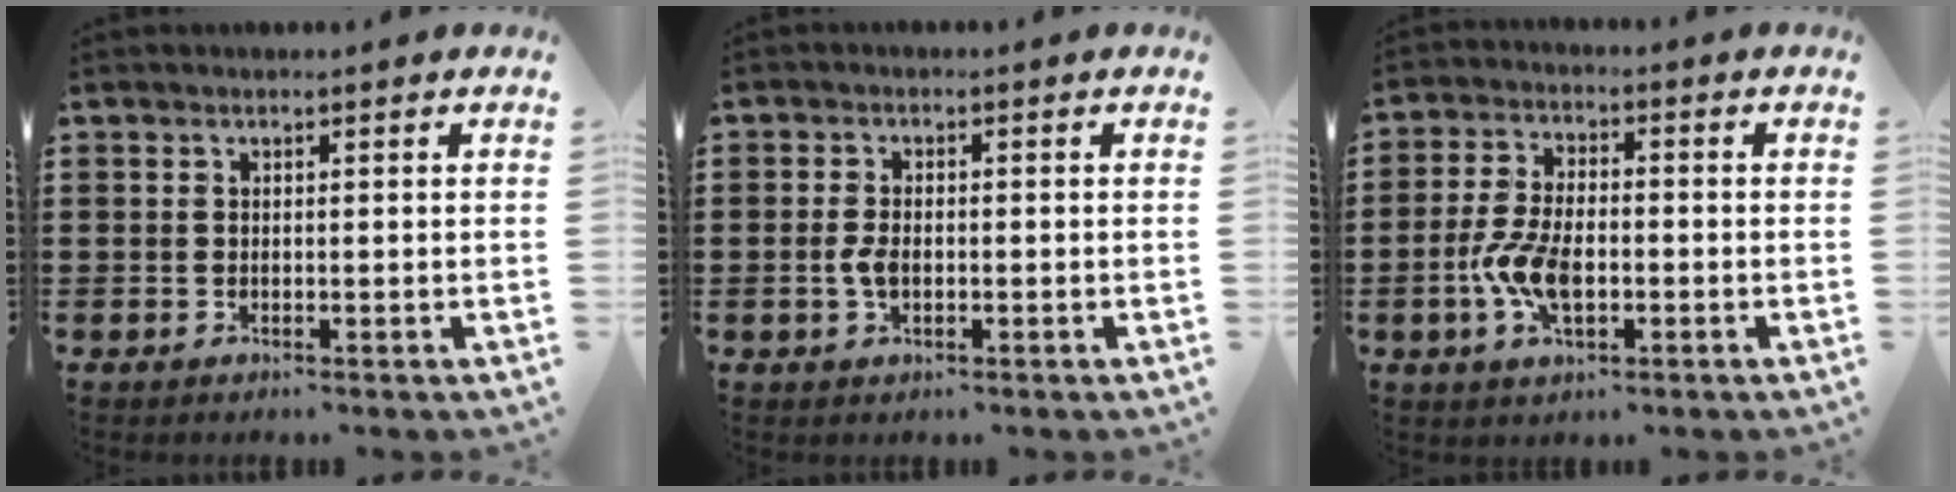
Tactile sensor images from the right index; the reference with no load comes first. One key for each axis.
{"total": 2.9, "fx": -0.5, "fy": 1.4, "fz": 2.5, "tx": -0.062, "ty": -0.006, "tz": -0.011}
{"total": 7.4, "fx": -2.0, "fy": 3.6, "fz": 6.2, "tx": -0.146, "ty": -0.004, "tz": -0.042}